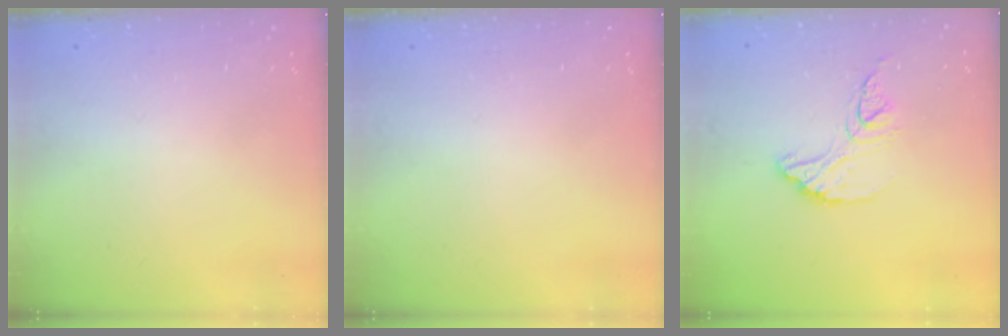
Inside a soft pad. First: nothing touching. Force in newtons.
{"total": 0.0}
{"total": 10.9, "press": 10.9, "slide": 1.0}